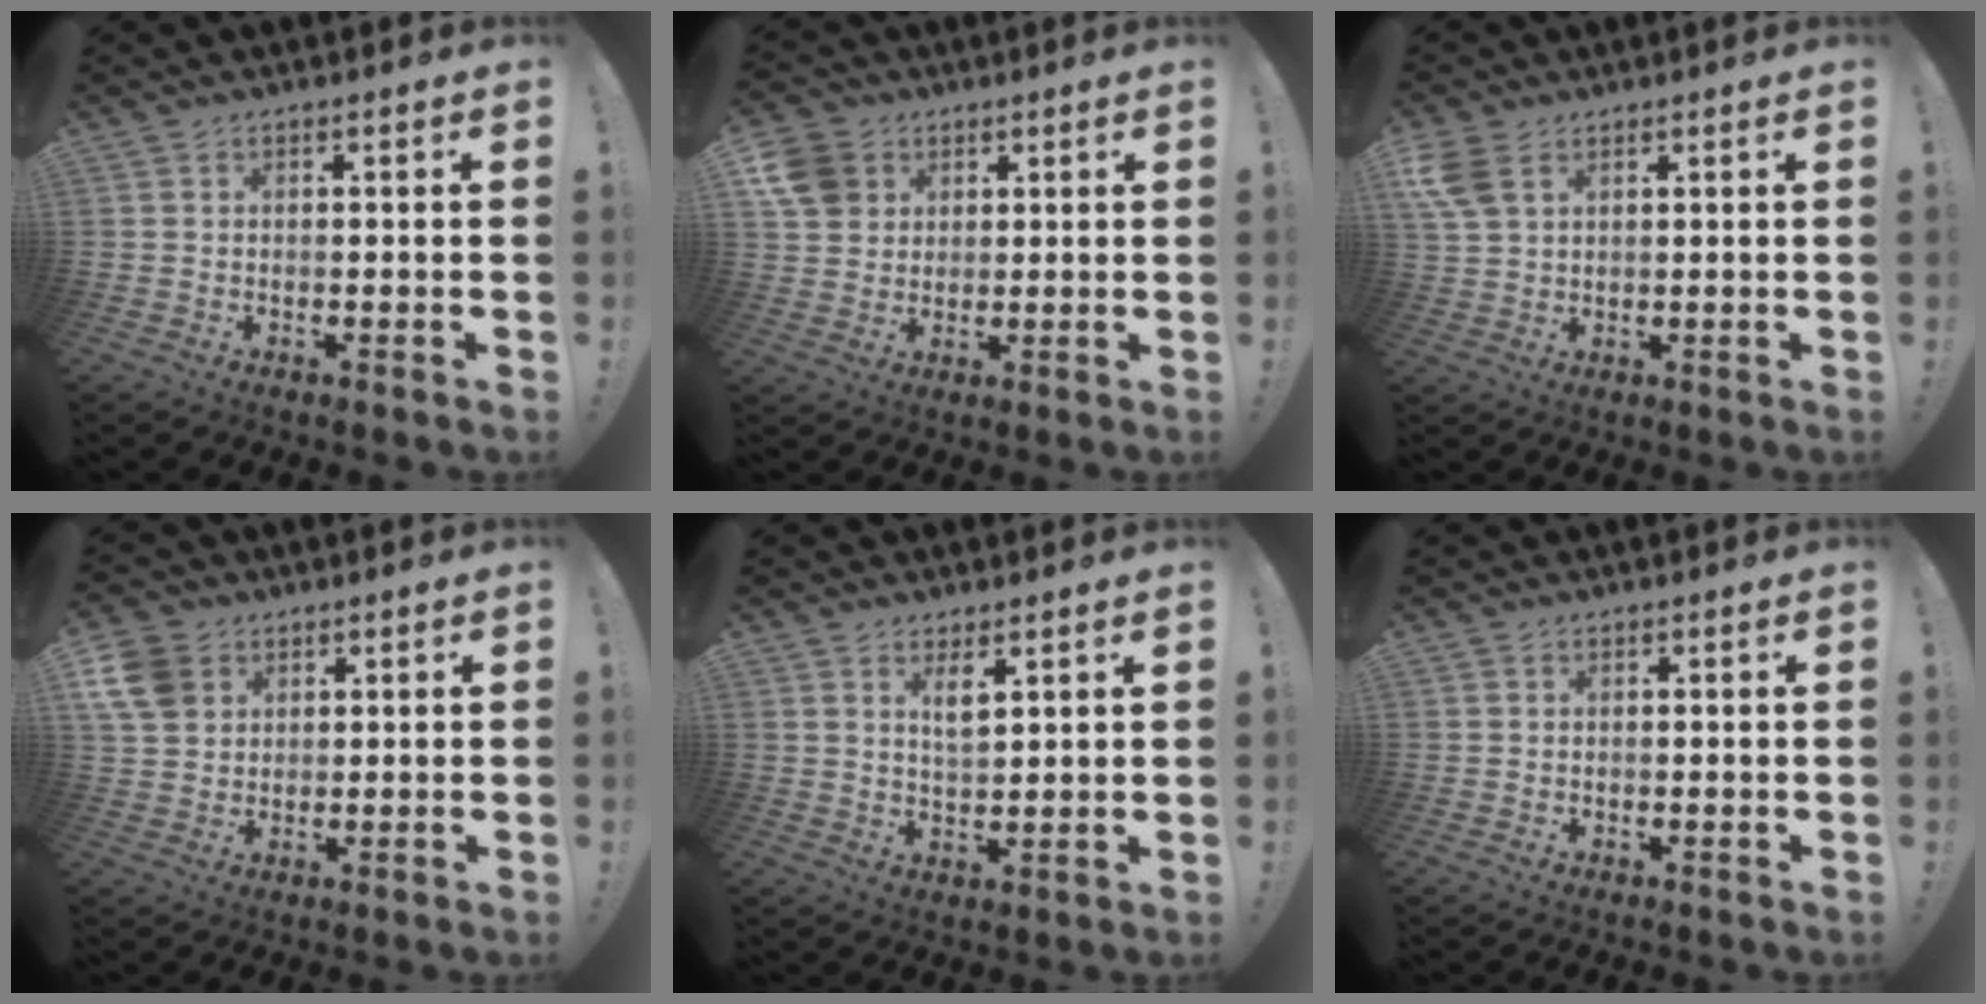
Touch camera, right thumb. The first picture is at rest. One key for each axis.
{"total": 9.0, "fx": 3.5, "fy": 7.7, "fz": 3.1, "tx": -0.046, "ty": -0.017, "tz": 0.070}
{"total": 7.1, "fx": 3.4, "fy": 4.3, "fz": 4.5, "tx": -0.094, "ty": -0.008, "tz": 0.067}
{"total": 9.3, "fx": 4.1, "fy": 7.3, "fz": 4.1, "tx": -0.082, "ty": -0.014, "tz": 0.084}
{"total": 5.5, "fx": 3.4, "fy": 3.2, "fz": 2.9, "tx": -0.040, "ty": -0.023, "tz": 0.060}
{"total": 2.5, "fx": 1.3, "fy": 2.2, "fz": 0.0, "tx": 0.010, "ty": -0.009, "tz": 0.022}